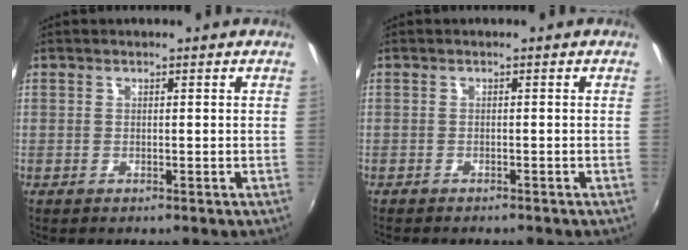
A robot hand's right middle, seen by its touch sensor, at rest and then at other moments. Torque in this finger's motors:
{"motor_torque": [0.99, -1.14, 0.12, 0.04]}